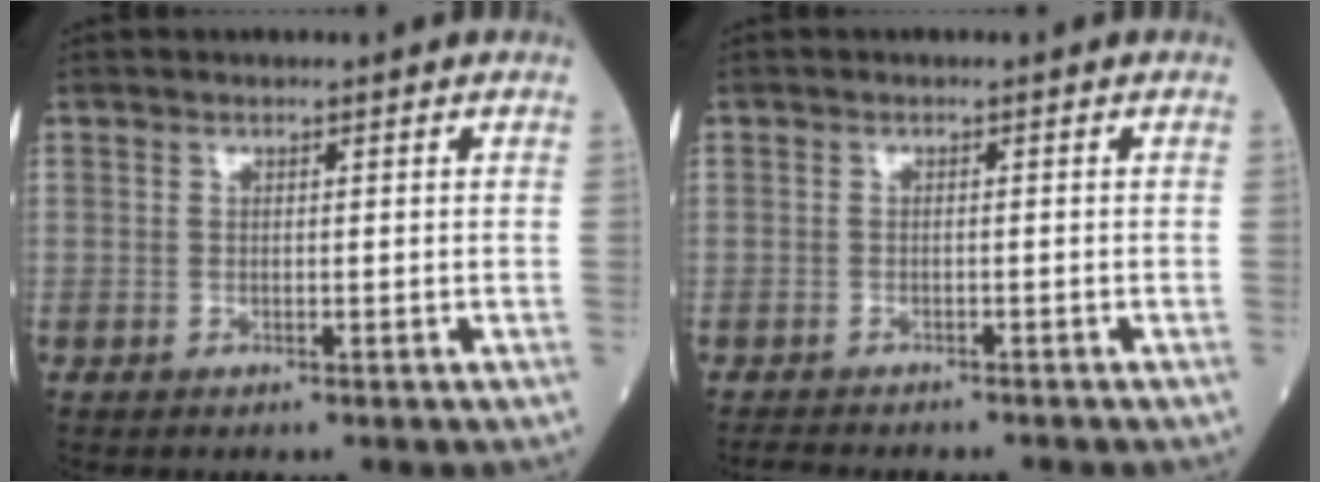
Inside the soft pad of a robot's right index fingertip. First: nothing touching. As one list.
[{"total": 3.6, "force": [-3.3, 1.1, 0.9], "torque": [-0.014, -0.008, -0.049]}]